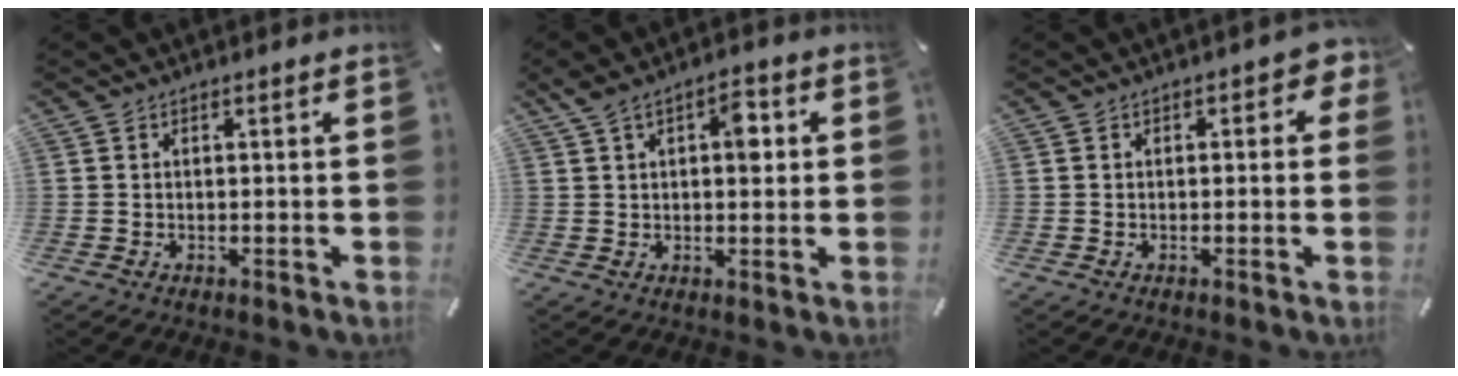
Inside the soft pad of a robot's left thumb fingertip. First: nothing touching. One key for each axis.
{"total": 6.6, "fx": 1.8, "fy": 3.6, "fz": 5.2, "tx": -0.066, "ty": -0.004, "tz": 0.023}
{"total": 2.6, "fx": 0.0, "fy": 1.4, "fz": 2.2, "tx": -0.026, "ty": 0.001, "tz": -0.004}